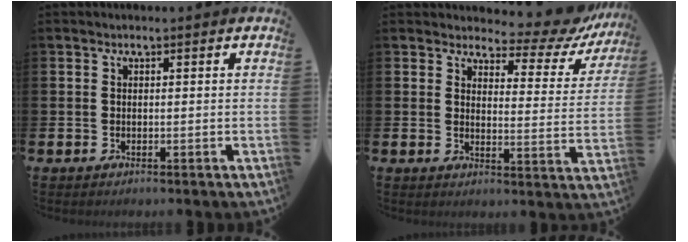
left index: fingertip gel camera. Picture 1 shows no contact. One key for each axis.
{"total": 5.4, "fx": 4.8, "fy": 1.9, "fz": 1.4, "tx": -0.023, "ty": -0.051, "tz": 0.074}